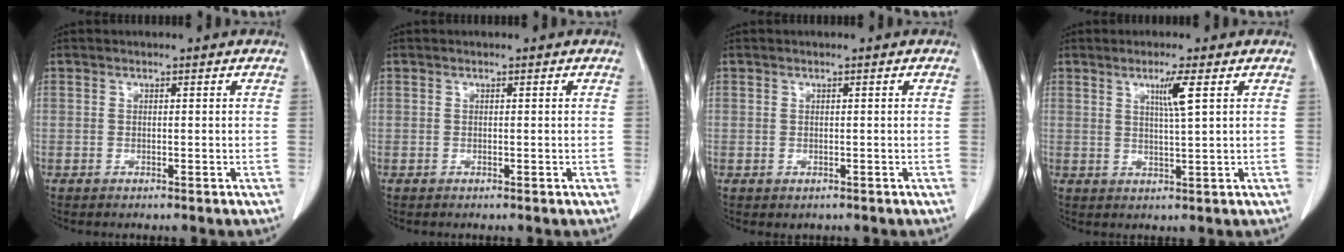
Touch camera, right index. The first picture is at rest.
{"total": 0.0}
{"total": 0.6, "force": [-0.1, 0.6, 0.1], "torque": [-0.002, 0.003, 0.001]}
{"total": 3.9, "force": [1.6, -0.7, 3.4], "torque": [-0.065, -0.007, 0.030]}